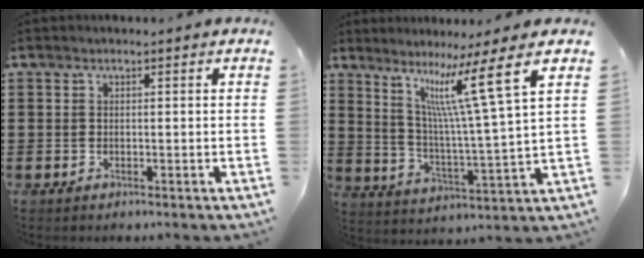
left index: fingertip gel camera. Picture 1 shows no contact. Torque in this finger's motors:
{"motor_torque": [2.14, 0.00, 0.41, 0.21]}